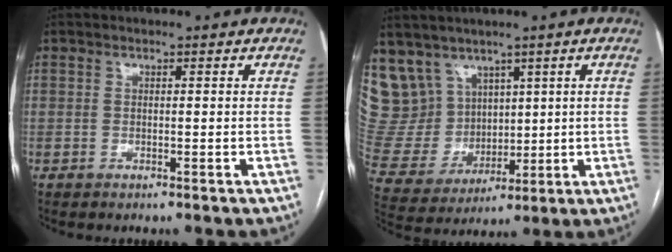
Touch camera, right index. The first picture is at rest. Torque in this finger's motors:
{"motor_torque": [-0.01, 0.39, 0.08, 0.04]}